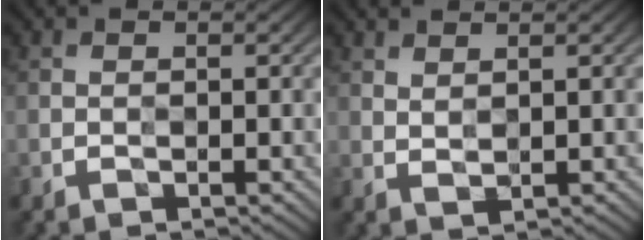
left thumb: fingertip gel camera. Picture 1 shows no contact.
{"total": 1.9, "force": [1.9, -0.3, -0.2], "torque": [-0.007, -0.001, 0.037]}